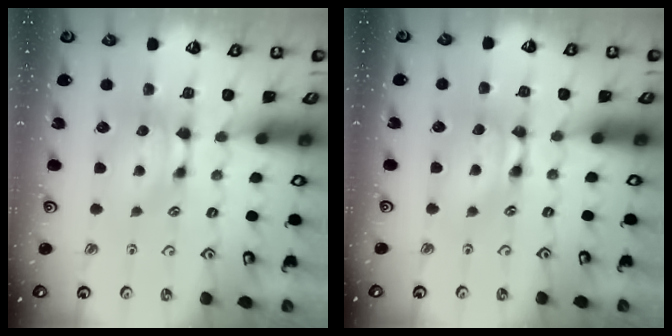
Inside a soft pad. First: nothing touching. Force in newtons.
{"total": 1.9, "press": 1.9, "slide": 0.2}